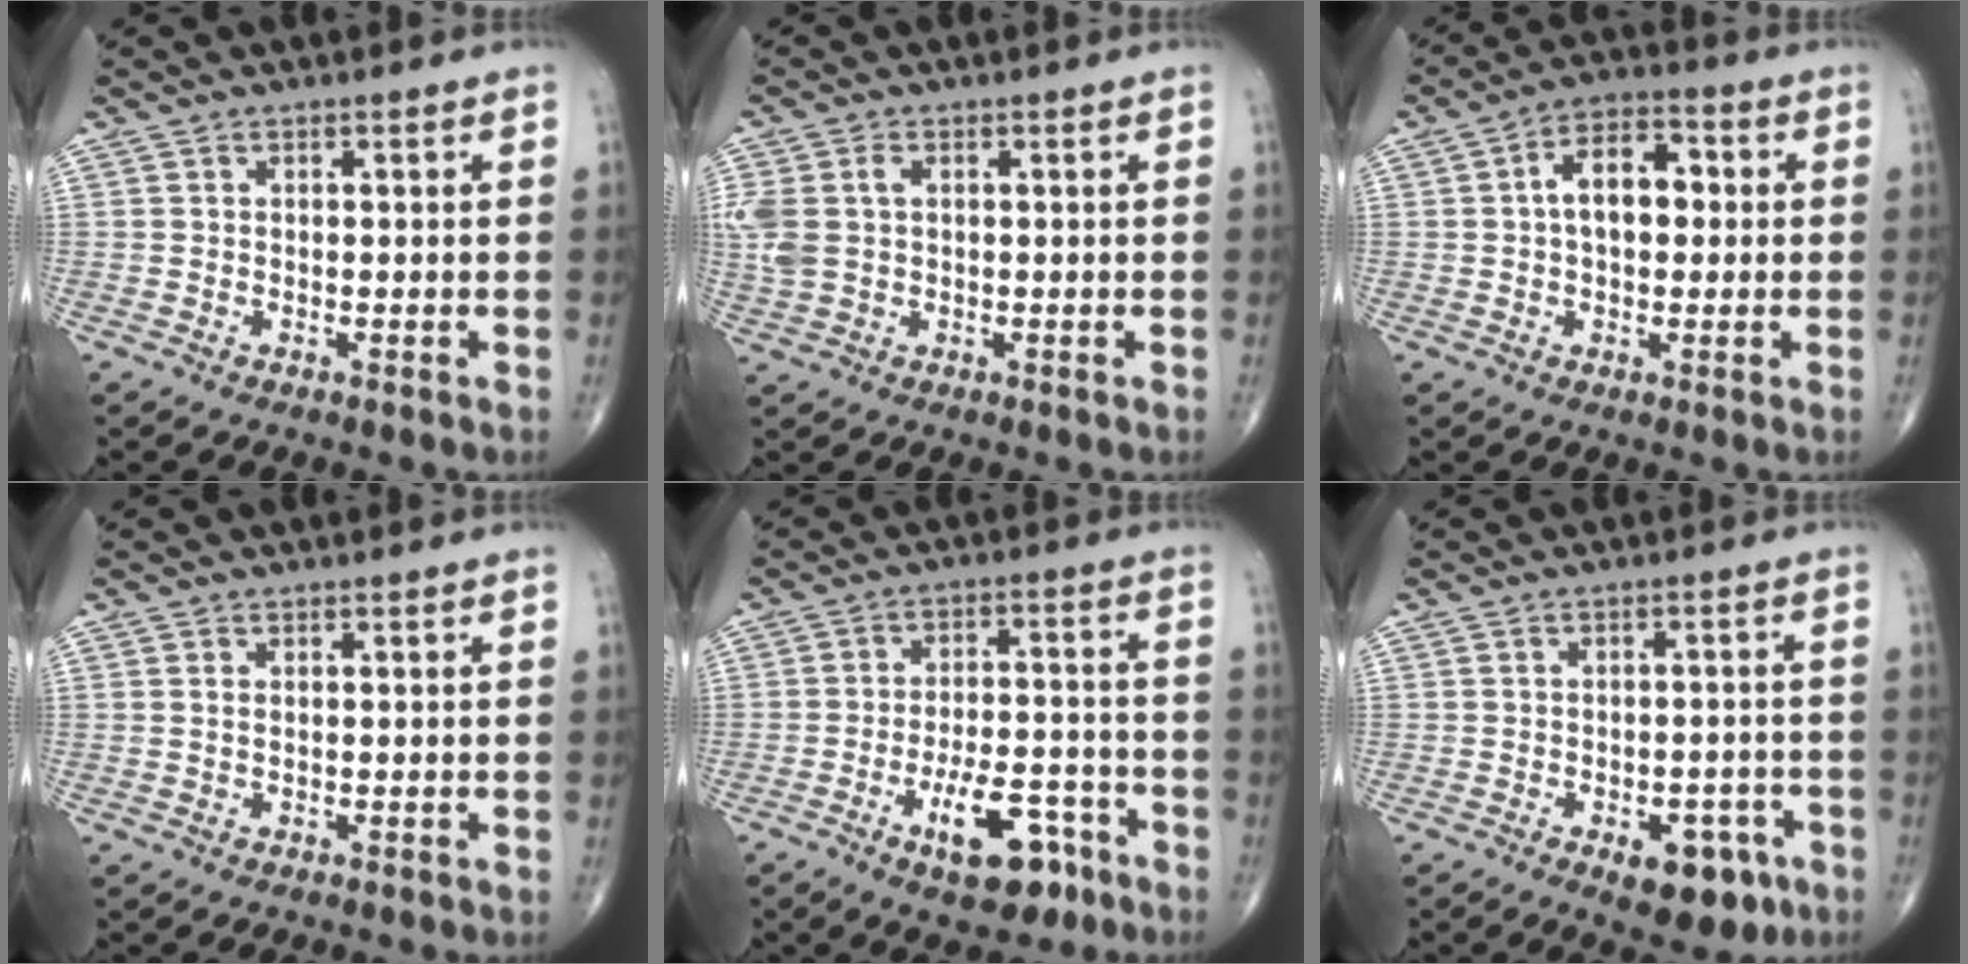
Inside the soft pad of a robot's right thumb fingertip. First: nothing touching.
{"total": 6.7, "force": [1.0, 4.5, 4.9], "torque": [-0.133, 0.017, 0.028]}
{"total": 9.1, "force": [0.8, 5.5, 7.2], "torque": [-0.102, 0.024, 0.006]}
{"total": 0.6, "force": [0.2, 0.3, 0.5], "torque": [-0.013, 0.002, 0.005]}
{"total": 11.1, "force": [-6.0, 4.9, 8.0], "torque": [-0.109, 0.035, -0.090]}
{"total": 8.6, "force": [-4.3, 4.7, 5.8], "torque": [-0.048, 0.022, -0.048]}